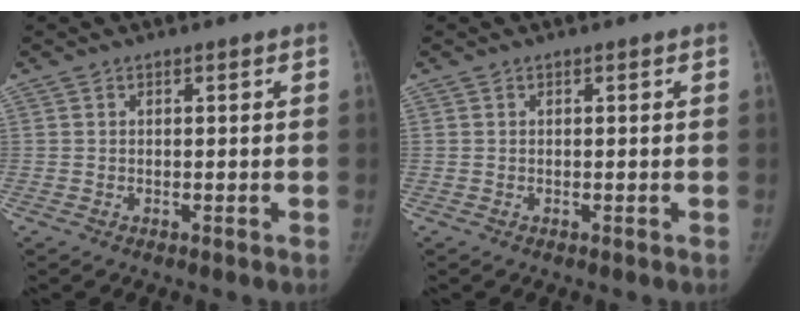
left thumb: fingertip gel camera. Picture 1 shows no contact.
{"total": 0.0}